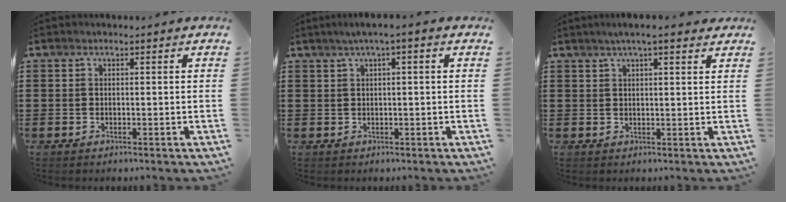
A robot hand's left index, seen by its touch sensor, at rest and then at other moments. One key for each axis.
{"total": 1.7, "fx": 0.1, "fy": 0.0, "fz": 1.7, "tx": -0.028, "ty": -0.001, "tz": 0.001}
{"total": 3.8, "fx": 2.7, "fy": 0.4, "fz": 2.6, "tx": -0.056, "ty": 0.007, "tz": 0.047}